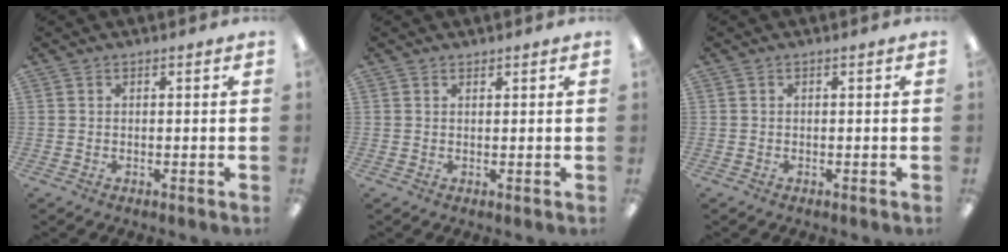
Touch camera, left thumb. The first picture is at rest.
{"total": 0.9, "force": [0.8, 0.3, 0.0], "torque": [-0.001, -0.001, 0.016]}
{"total": 0.0}